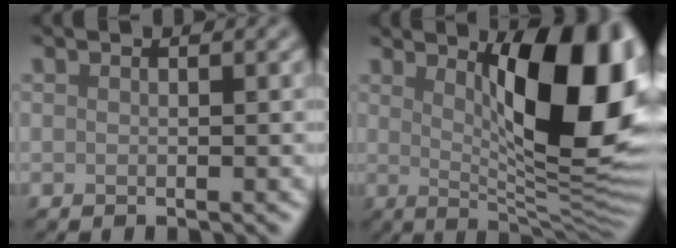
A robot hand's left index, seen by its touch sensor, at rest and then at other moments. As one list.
[{"total": 13.4, "force": [3.4, 4.3, 12.3], "torque": [-0.153, -0.007, 0.052]}]